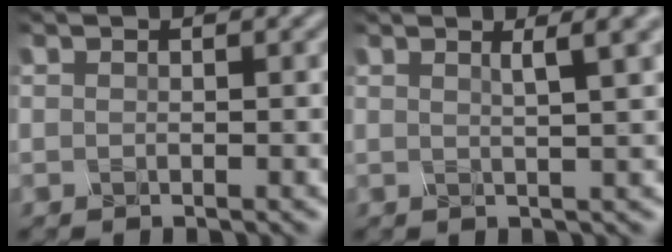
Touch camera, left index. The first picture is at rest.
{"total": 4.7, "force": [2.6, 1.3, 3.7], "torque": [-0.027, 0.035, 0.019]}